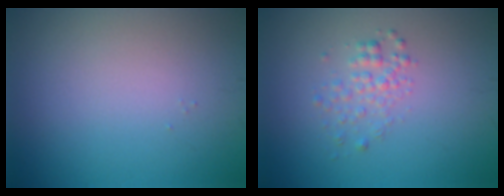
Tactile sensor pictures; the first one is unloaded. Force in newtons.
{"total": 1.7, "press": 1.7, "slide": 0.1}